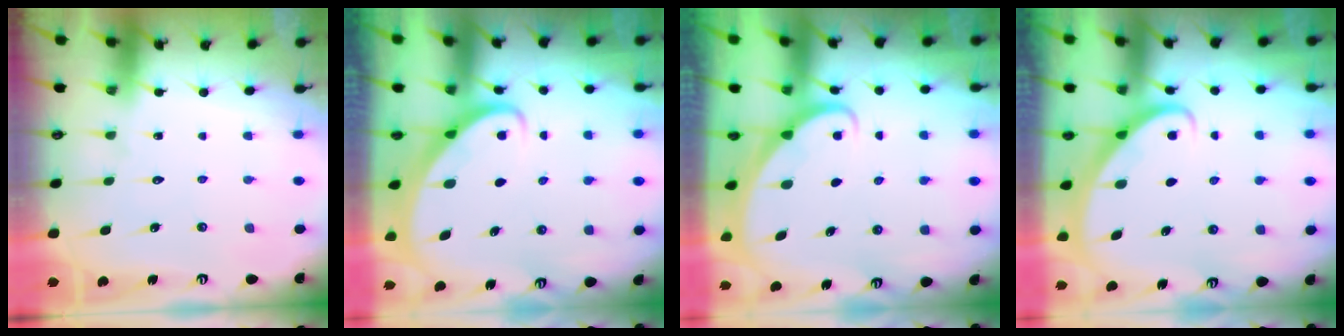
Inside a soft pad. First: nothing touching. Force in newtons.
{"total": 2.5, "press": 2.5, "slide": 0.3}
{"total": 1.6, "press": 1.6, "slide": 0.0}
{"total": 2.9, "press": 2.9, "slide": 0.2}